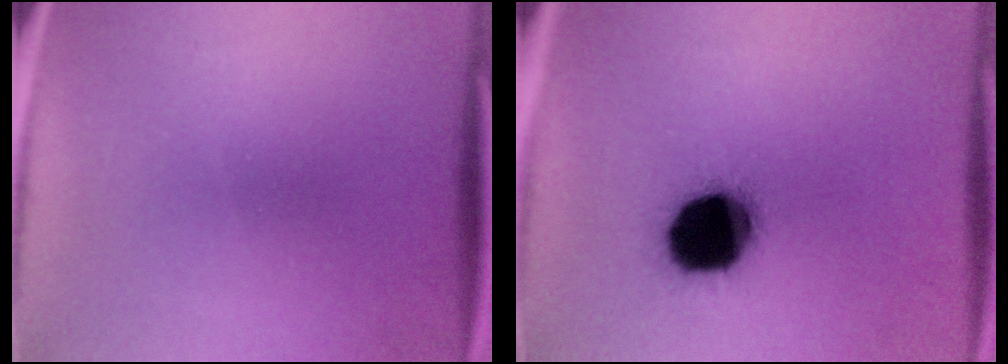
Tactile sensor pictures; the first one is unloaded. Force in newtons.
{"total": 19.4}